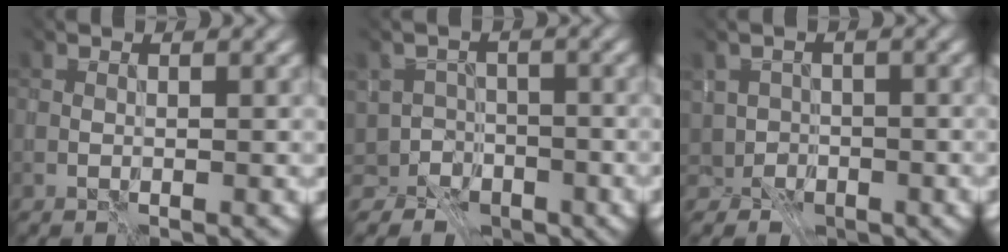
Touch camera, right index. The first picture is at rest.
{"total": 6.3, "force": [-3.8, 5.0, 0.4], "torque": [0.023, -0.011, -0.063]}
{"total": 3.9, "force": [-1.5, 3.6, 0.2], "torque": [0.021, 0.003, -0.033]}